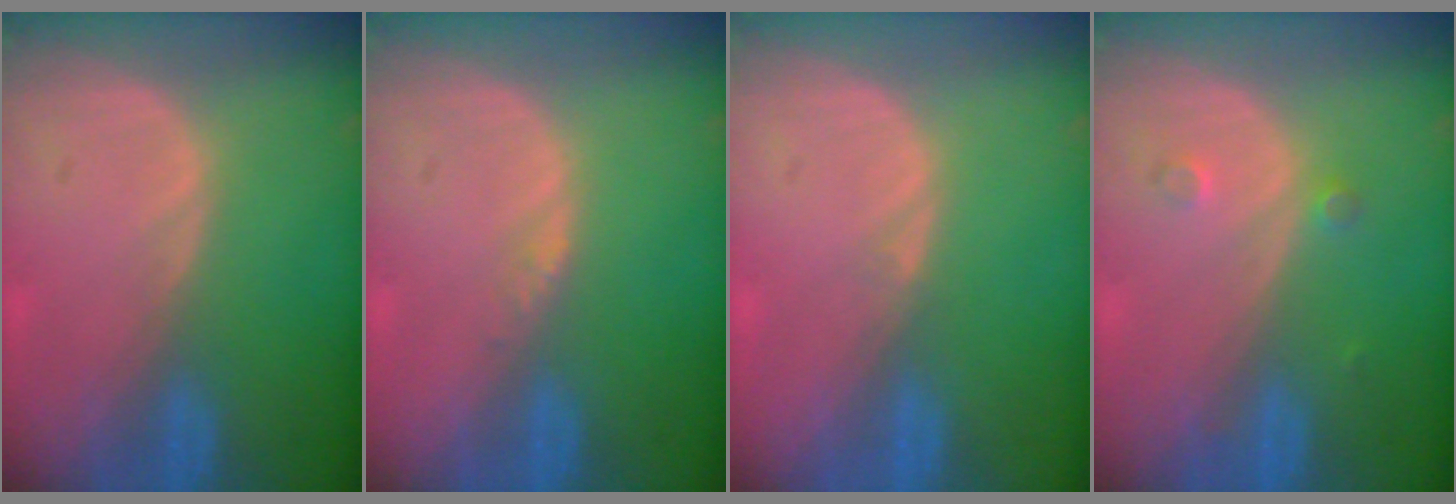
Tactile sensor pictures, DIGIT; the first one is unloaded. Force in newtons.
{"total": 0.8, "press": 0.8, "slide": 0.1}
{"total": 0.6, "press": 0.4, "slide": 0.5}
{"total": 1.9, "press": 1.6, "slide": 1.0}